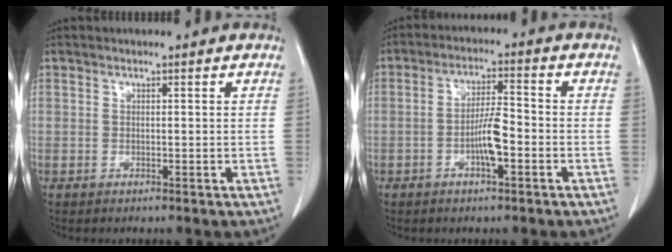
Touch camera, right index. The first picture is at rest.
{"total": 5.4, "force": [-1.7, 1.0, 5.0], "torque": [-0.095, 0.010, -0.029]}